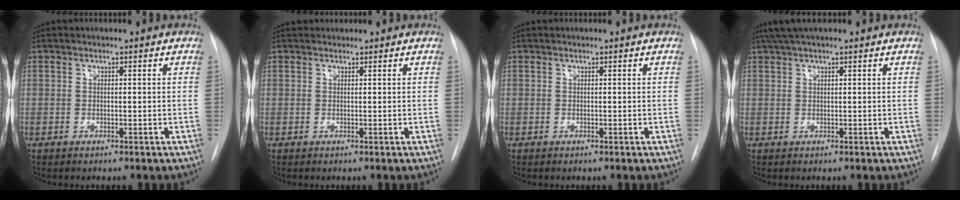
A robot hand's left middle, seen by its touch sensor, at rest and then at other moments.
{"total": 1.9, "force": [1.8, 0.5, 0.3], "torque": [-0.005, 0.024, 0.030]}
{"total": 0.0}
{"total": 5.4, "force": [4.3, 0.4, 3.2], "torque": [-0.055, 0.038, 0.075]}